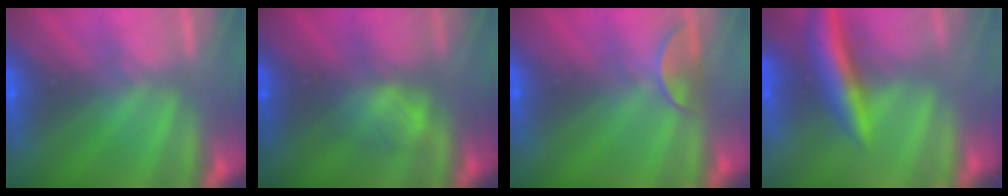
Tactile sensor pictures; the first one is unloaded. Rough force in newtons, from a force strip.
{"total": 2.3}
{"total": 2.4}
{"total": 6.3}